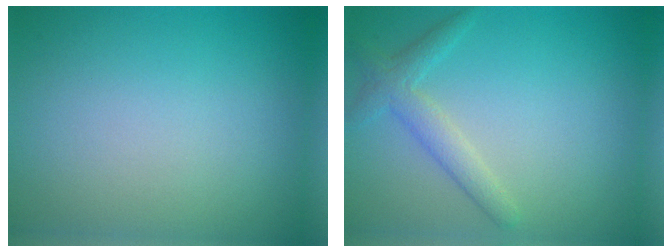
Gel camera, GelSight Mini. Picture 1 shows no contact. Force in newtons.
{"total": 2.4, "press": 2.4, "slide": 0.2}